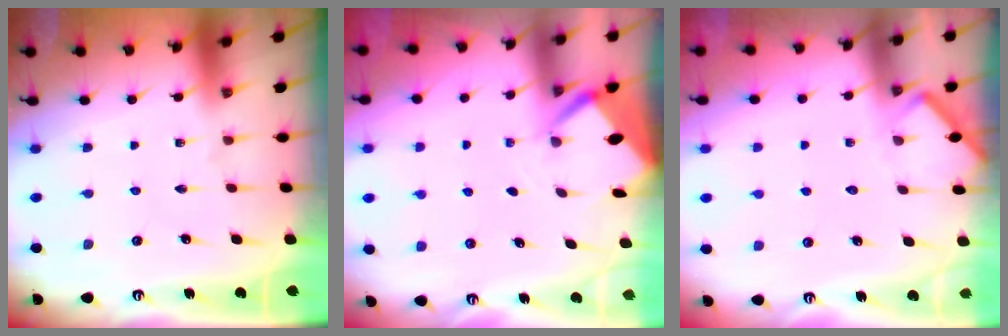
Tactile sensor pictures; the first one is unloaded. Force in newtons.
{"total": 2.8, "press": 2.8, "slide": 0.3}
{"total": 5.2, "press": 5.2, "slide": 0.6}